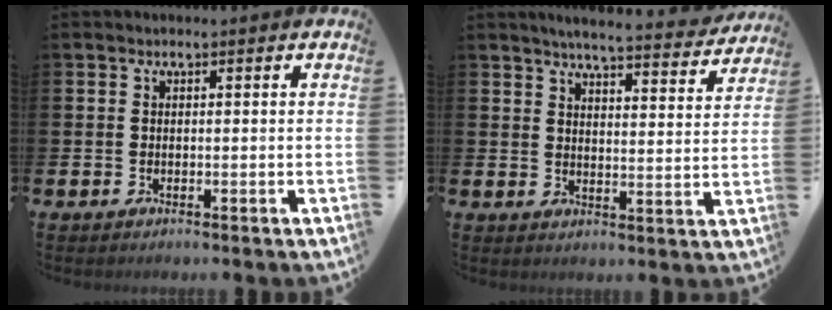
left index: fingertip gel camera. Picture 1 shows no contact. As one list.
[{"total": 5.4, "force": [5.2, 0.0, 1.4], "torque": [-0.036, -0.037, 0.087]}]